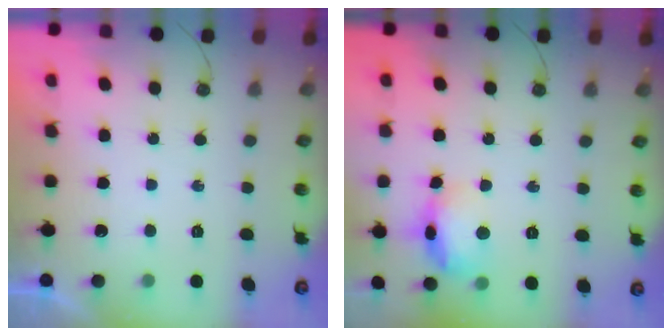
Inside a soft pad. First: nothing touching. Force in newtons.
{"total": 13.7, "press": 13.6, "slide": 1.2}